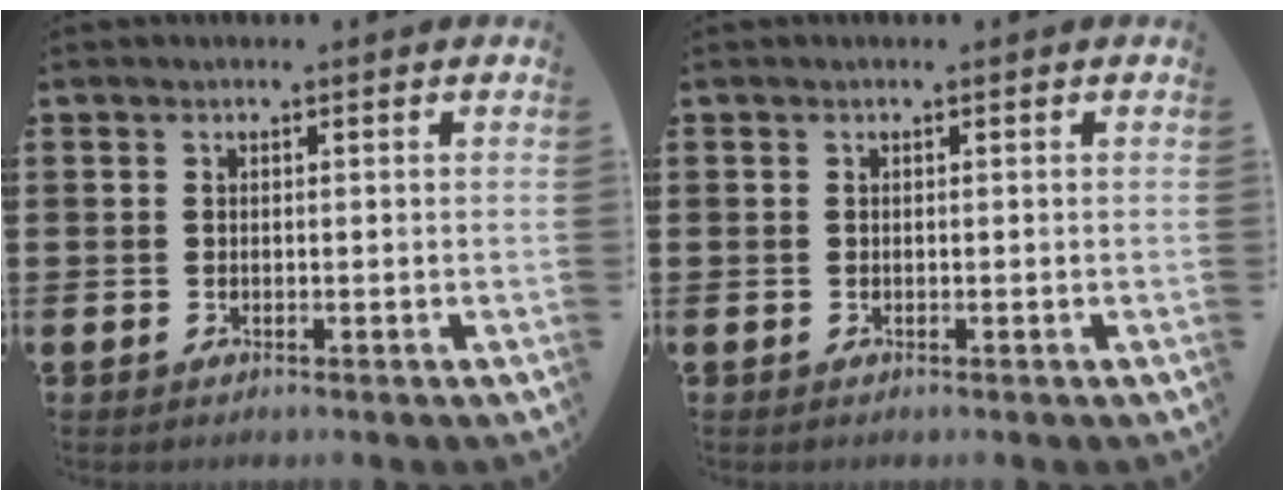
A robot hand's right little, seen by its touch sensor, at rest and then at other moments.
{"total": 0.0}